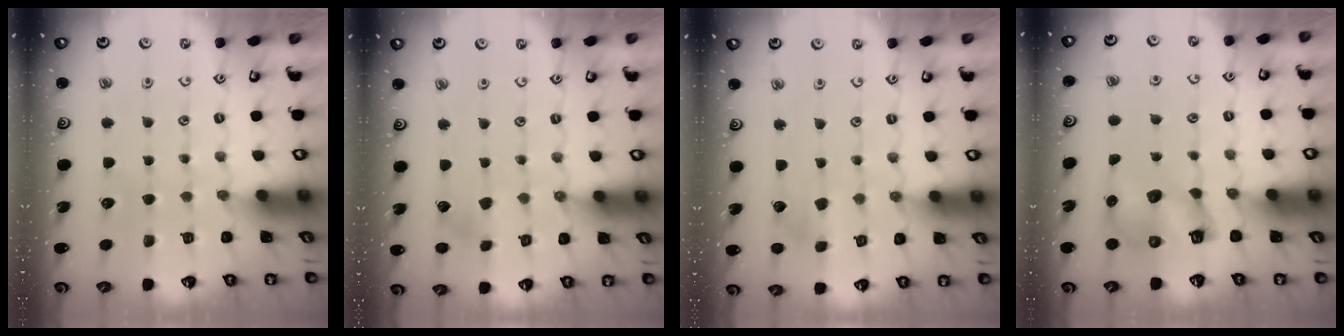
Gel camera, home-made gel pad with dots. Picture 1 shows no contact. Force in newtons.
{"total": 2.7, "press": 2.6, "slide": 0.5}
{"total": 3.4, "press": 3.3, "slide": 0.4}
{"total": 8.1, "press": 8.1, "slide": 0.9}